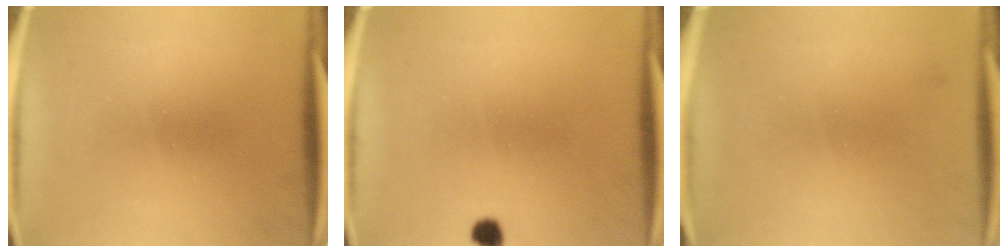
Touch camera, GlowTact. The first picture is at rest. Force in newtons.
{"total": 2.0}
{"total": 1.1}